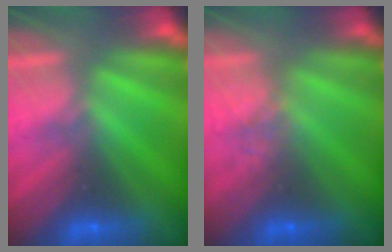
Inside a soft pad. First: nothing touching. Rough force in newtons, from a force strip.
{"total": 2.3}